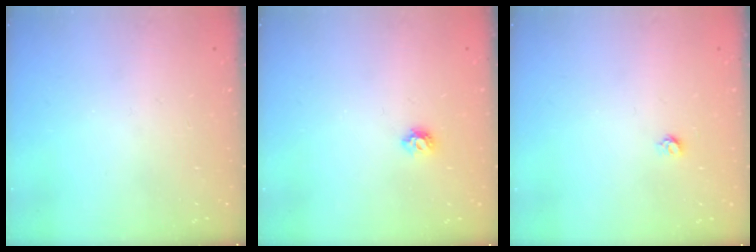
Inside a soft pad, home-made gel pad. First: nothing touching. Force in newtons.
{"total": 4.9, "press": 4.8, "slide": 0.9}
{"total": 3.4, "press": 3.4, "slide": 0.2}